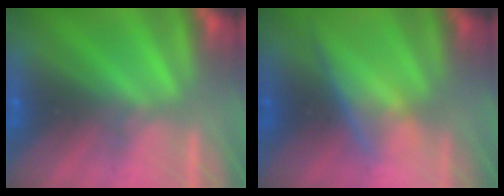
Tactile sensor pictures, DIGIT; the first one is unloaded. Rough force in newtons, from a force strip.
{"total": 2.7}